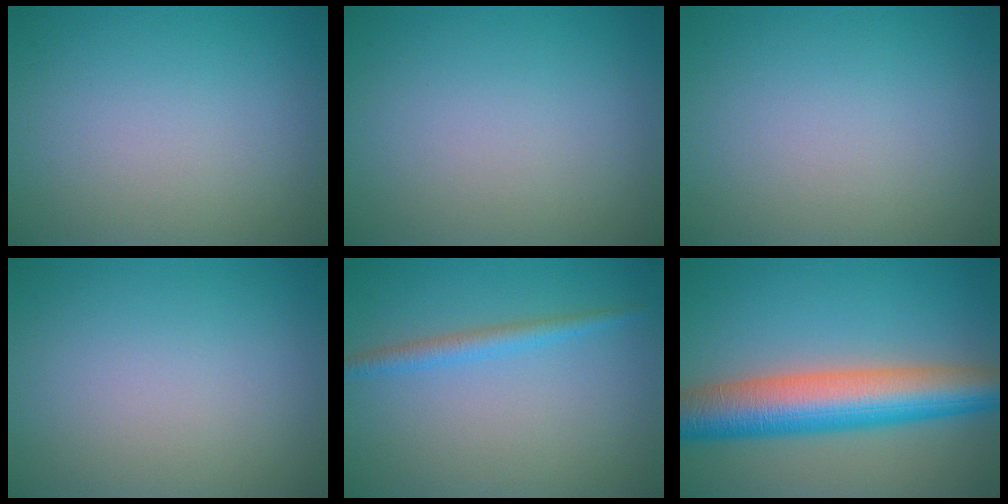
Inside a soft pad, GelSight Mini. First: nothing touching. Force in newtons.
{"total": 0.0}
{"total": 0.0}
{"total": 0.0}
{"total": 1.9, "press": 1.9, "slide": 0.1}
{"total": 9.8, "press": 9.8, "slide": 0.0}